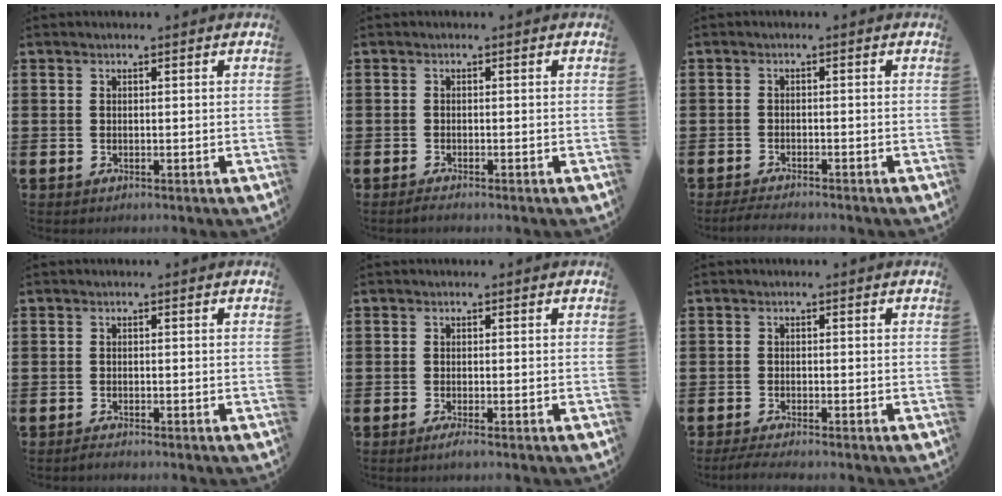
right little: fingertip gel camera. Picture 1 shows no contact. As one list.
[{"total": 0.8, "force": [-0.6, 0.1, 0.5], "torque": [-0.009, -0.003, -0.011]}, {"total": 1.6, "force": [-1.5, 0.1, 0.6], "torque": [-0.012, 0.003, -0.030]}, {"total": 0.7, "force": [-0.6, 0.1, 0.3], "torque": [-0.008, -0.004, -0.012]}, {"total": 1.0, "force": [-0.6, 0.1, 0.8], "torque": [-0.012, -0.004, -0.010]}, {"total": 1.4, "force": [-1.1, 0.0, 0.9], "torque": [-0.015, 0.000, -0.021]}]